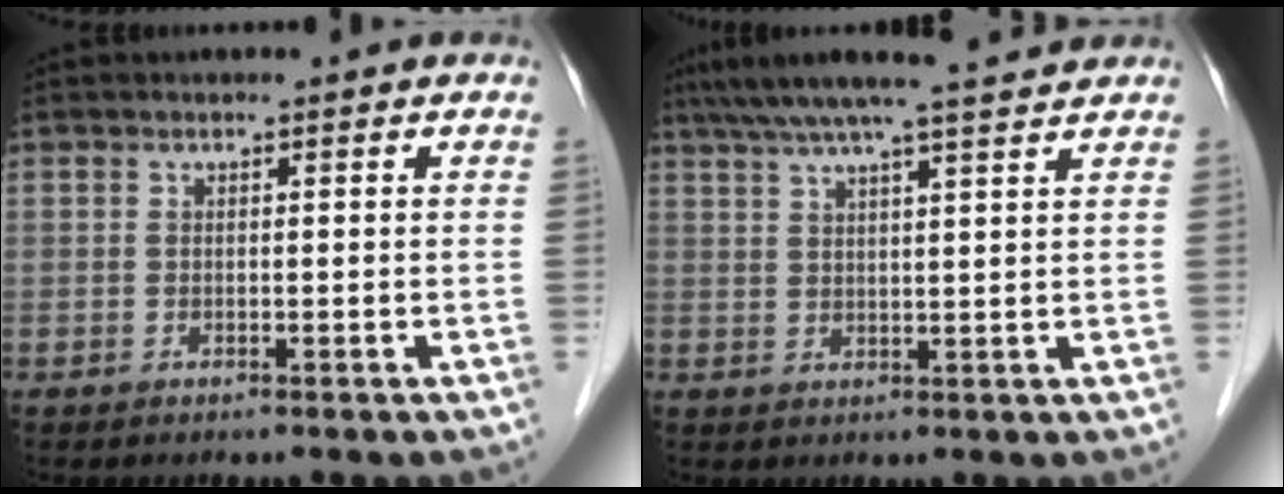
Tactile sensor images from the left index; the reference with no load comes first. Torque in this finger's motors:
{"motor_torque": [0.69, -0.76, 0.34, 0.10]}